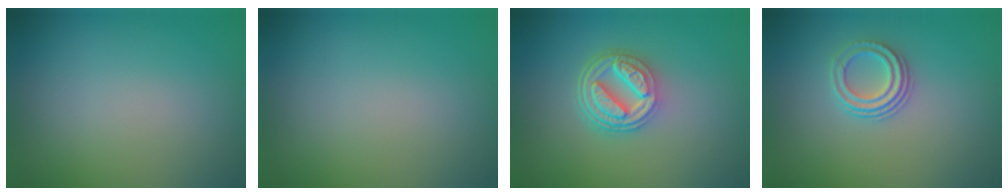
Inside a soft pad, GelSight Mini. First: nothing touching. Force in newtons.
{"total": 0.0}
{"total": 5.1, "press": 3.8, "slide": 3.4}
{"total": 2.5, "press": 2.1, "slide": 1.4}